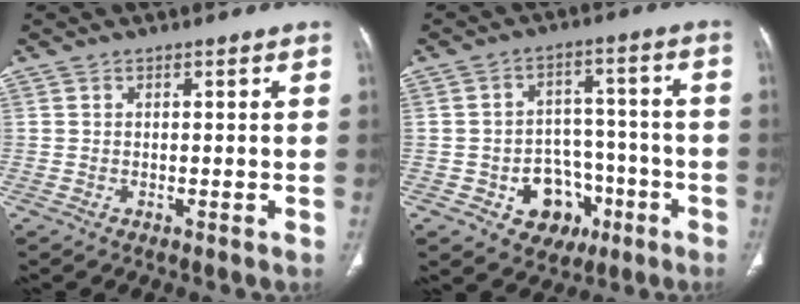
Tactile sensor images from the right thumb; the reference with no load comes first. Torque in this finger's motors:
{"motor_torque": [1.25, 0.74, 0.39, -0.80, 0.00]}